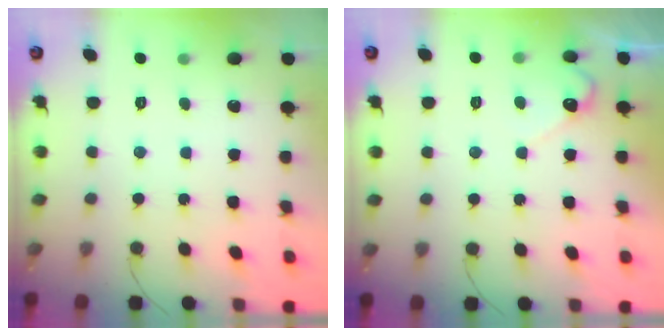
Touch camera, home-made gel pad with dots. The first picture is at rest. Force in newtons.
{"total": 4.9, "press": 4.8, "slide": 0.4}